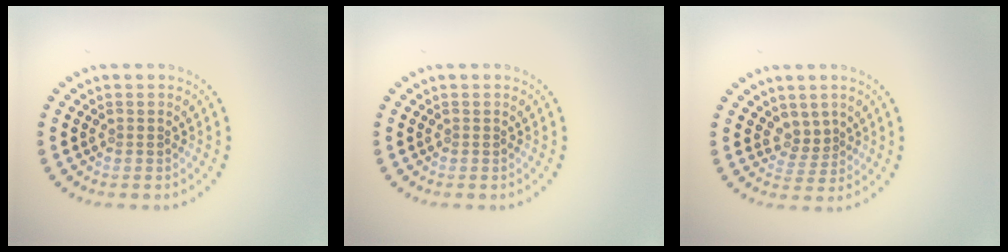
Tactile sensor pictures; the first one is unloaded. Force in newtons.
{"total": 0.0}
{"total": 1.9, "press": 1.3, "slide": 1.4}